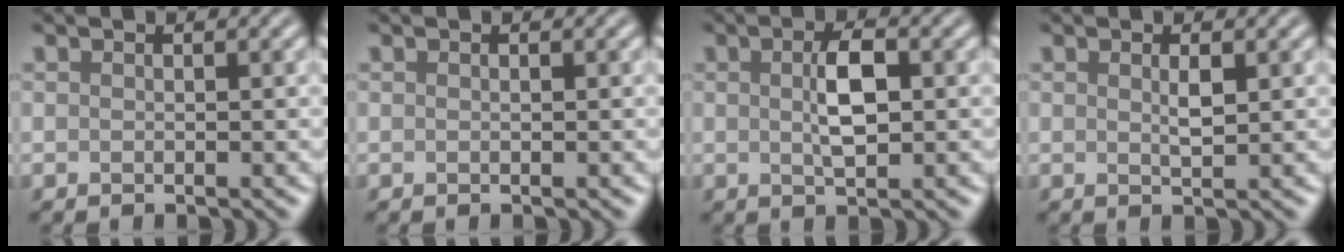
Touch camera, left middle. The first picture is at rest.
{"total": 0.0}
{"total": 3.3, "force": [0.3, 1.3, 3.1], "torque": [-0.063, 0.003, 0.006]}
{"total": 1.2, "force": [0.5, 0.2, 1.1], "torque": [-0.022, -0.002, 0.008]}